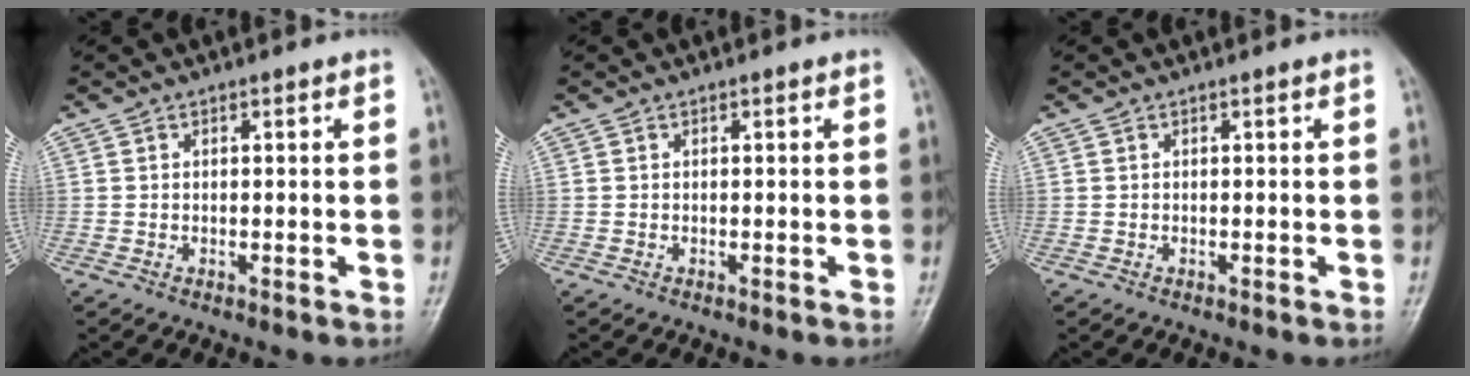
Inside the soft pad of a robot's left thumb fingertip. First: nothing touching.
{"total": 0.0}
{"total": 0.0}